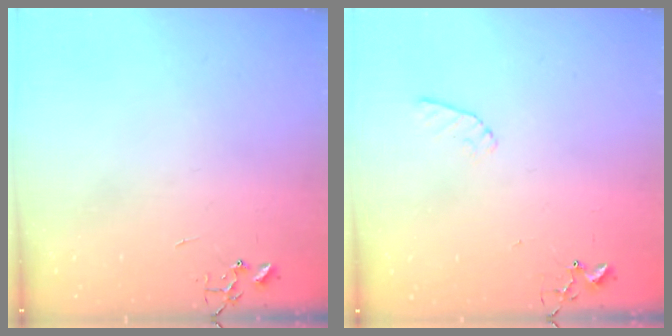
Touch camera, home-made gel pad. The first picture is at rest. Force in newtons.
{"total": 6.6, "press": 6.5, "slide": 0.7}